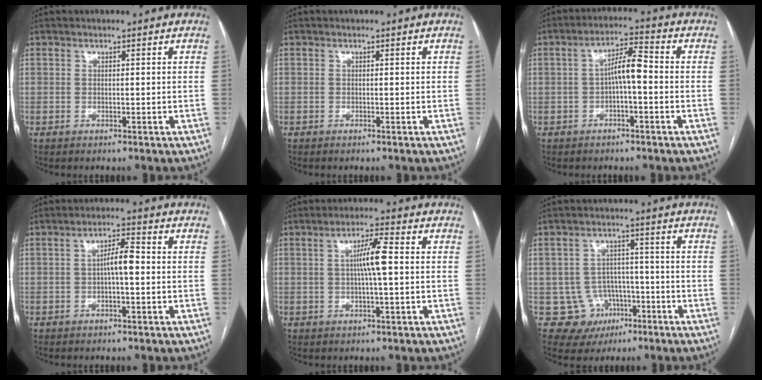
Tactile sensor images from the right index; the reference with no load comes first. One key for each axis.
{"total": 0.0}
{"total": 5.3, "fx": -0.6, "fy": 1.1, "fz": 5.2, "tx": -0.086, "ty": 0.022, "tz": -0.011}
{"total": 4.0, "fx": -0.2, "fy": 0.8, "fz": 3.9, "tx": -0.066, "ty": 0.013, "tz": -0.005}
{"total": 5.5, "fx": 0.4, "fy": 0.3, "fz": 5.5, "tx": -0.096, "ty": 0.010, "tz": 0.006}
{"total": 7.8, "fx": -2.6, "fy": 7.3, "fz": 0.7, "tx": -0.003, "ty": 0.015, "tz": -0.029}